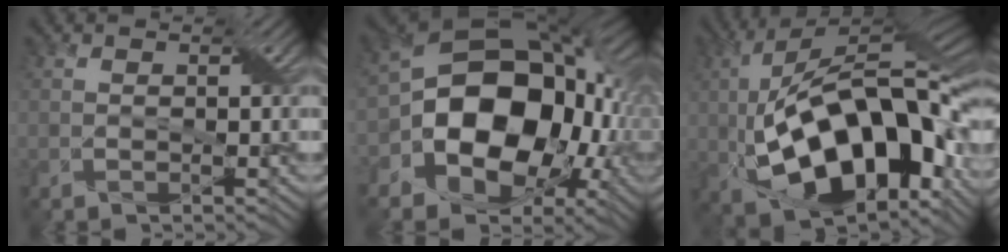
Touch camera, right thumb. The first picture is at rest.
{"total": 16.6, "force": [-2.5, 12.0, 11.2], "torque": [-0.181, -0.017, -0.045]}
{"total": 19.9, "force": [-2.4, 9.2, 17.5], "torque": [-0.327, 0.016, -0.051]}